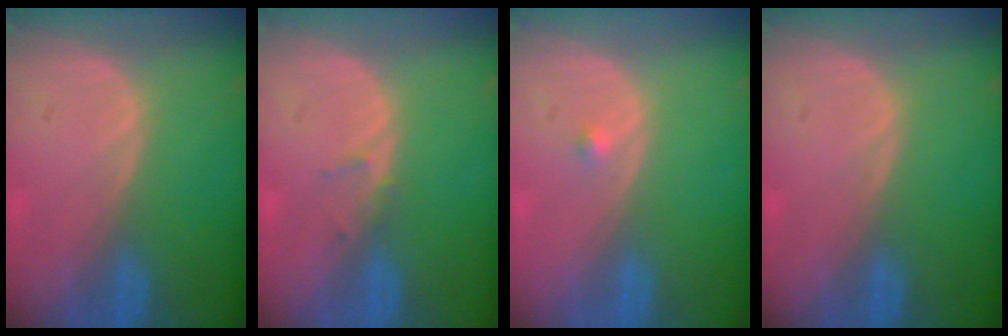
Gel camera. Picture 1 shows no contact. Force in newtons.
{"total": 1.1, "press": 0.8, "slide": 0.7}
{"total": 0.8, "press": 0.6, "slide": 0.4}
{"total": 0.0}